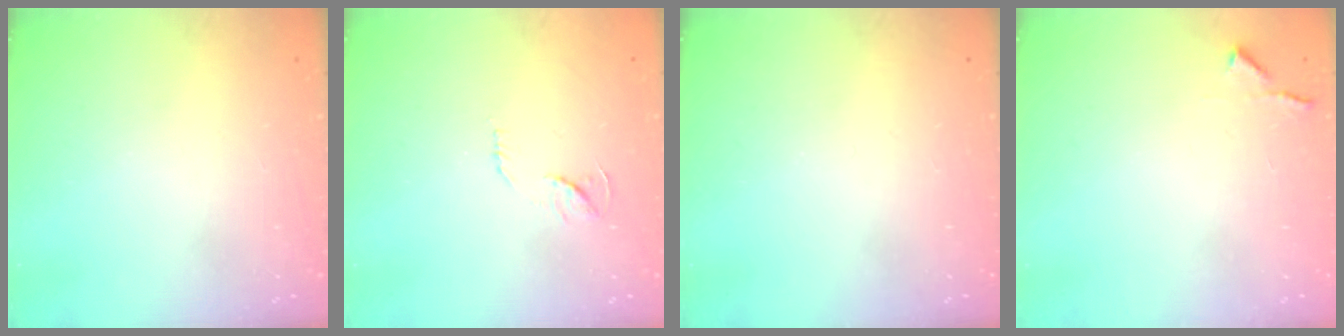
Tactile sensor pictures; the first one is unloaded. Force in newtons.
{"total": 6.1, "press": 6.1, "slide": 0.3}
{"total": 0.0}
{"total": 4.2, "press": 4.1, "slide": 0.6}